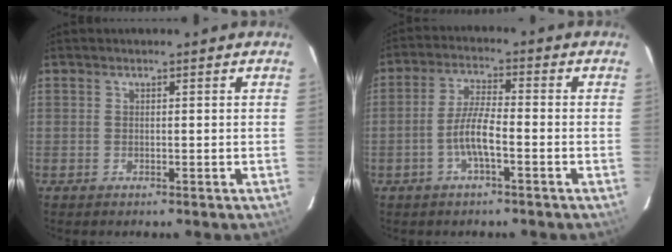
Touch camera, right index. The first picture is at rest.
{"total": 6.1, "force": [-2.4, 1.0, 5.5], "torque": [-0.114, 0.006, -0.046]}